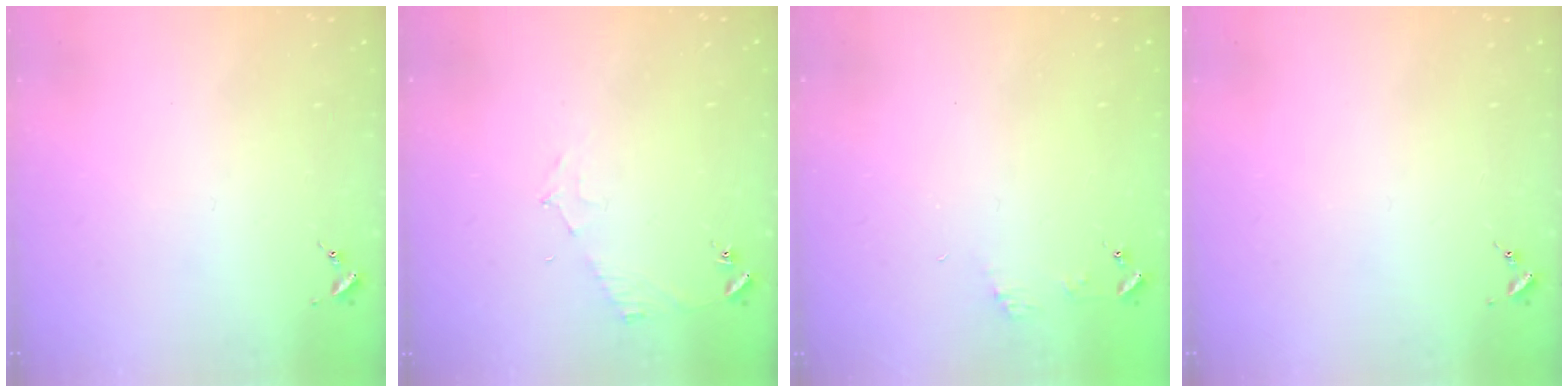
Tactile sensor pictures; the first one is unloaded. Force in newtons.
{"total": 5.9, "press": 5.8, "slide": 0.7}
{"total": 4.0, "press": 3.9, "slide": 0.4}
{"total": 0.0}